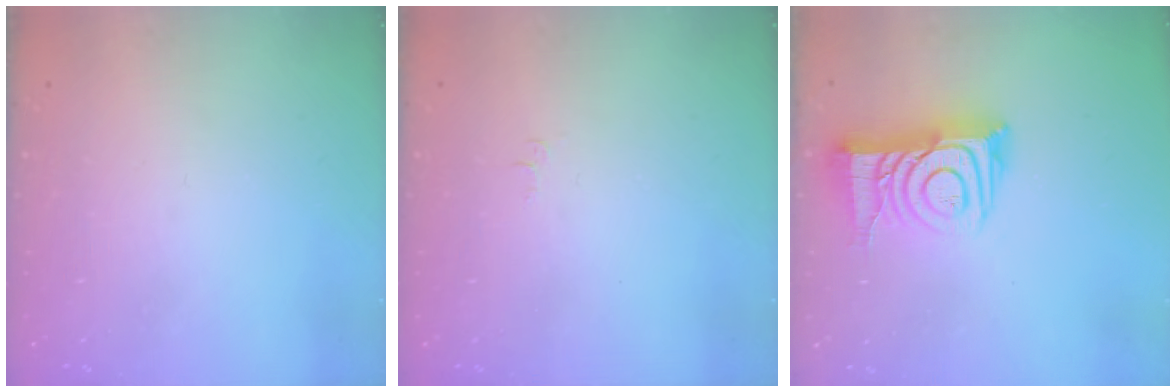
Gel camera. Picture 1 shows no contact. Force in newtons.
{"total": 3.3, "press": 3.3, "slide": 0.5}
{"total": 14.1, "press": 14.1, "slide": 1.1}